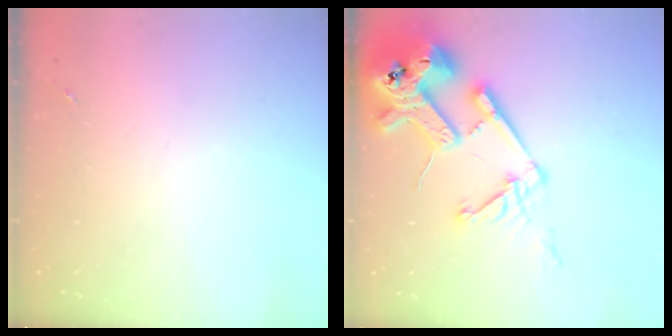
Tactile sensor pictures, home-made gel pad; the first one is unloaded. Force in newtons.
{"total": 21.7, "press": 21.5, "slide": 2.7}